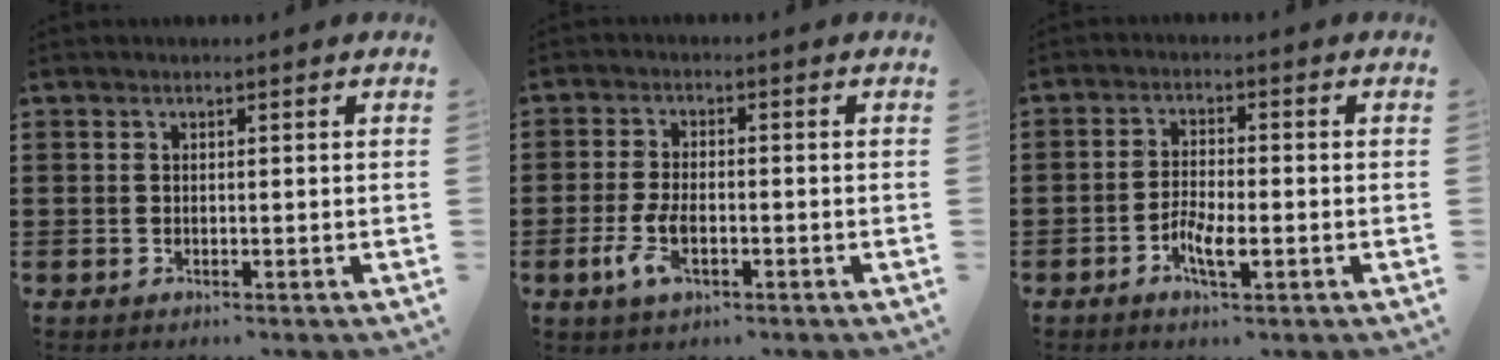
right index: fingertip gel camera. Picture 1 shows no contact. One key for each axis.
{"total": 5.3, "fx": -1.8, "fy": 2.4, "fz": 4.4, "tx": -0.103, "ty": -0.005, "tz": -0.037}
{"total": 4.3, "fx": -1.9, "fy": 1.2, "fz": 3.6, "tx": -0.072, "ty": 0.000, "tz": -0.037}